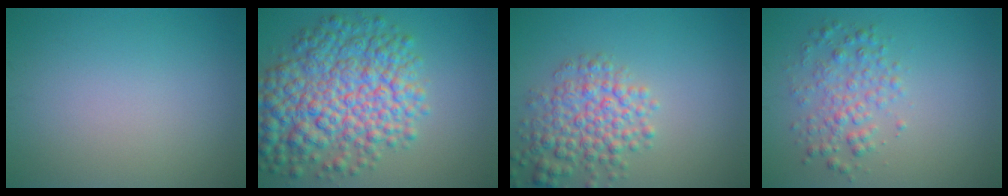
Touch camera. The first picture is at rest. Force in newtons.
{"total": 10.0, "press": 10.0, "slide": 0.2}
{"total": 5.0, "press": 5.0, "slide": 0.2}
{"total": 3.0, "press": 3.0, "slide": 0.0}